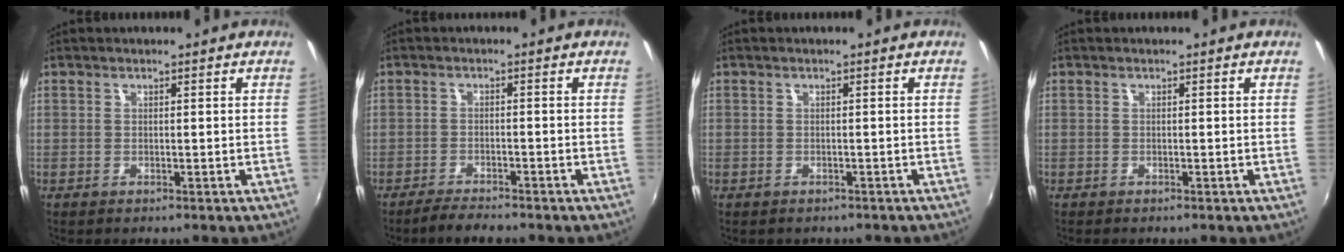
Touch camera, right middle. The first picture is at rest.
{"total": 3.2, "force": [-3.0, 0.3, 1.1], "torque": [-0.040, -0.007, -0.057]}
{"total": 1.3, "force": [-1.1, 0.6, 0.4], "torque": [-0.011, -0.007, -0.013]}
{"total": 0.0}